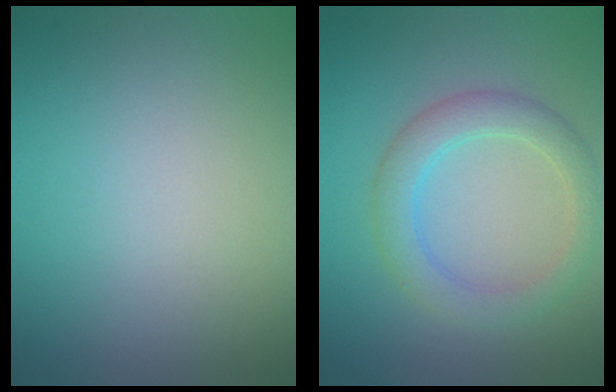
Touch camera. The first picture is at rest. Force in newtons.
{"total": 3.7, "press": 3.7, "slide": 0.0}